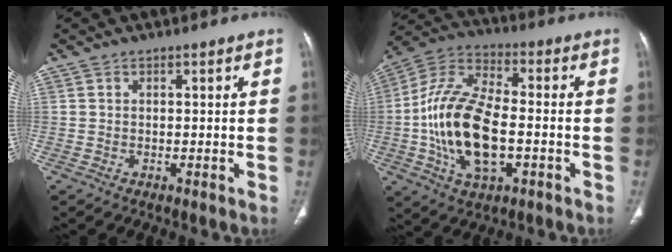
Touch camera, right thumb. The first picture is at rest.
{"total": 18.6, "force": [-3.1, 9.2, 15.8], "torque": [-0.309, 0.023, -0.058]}